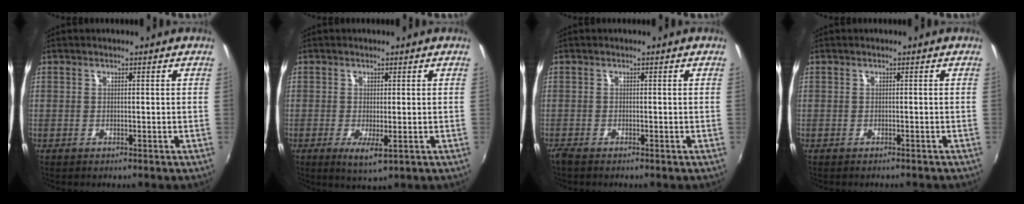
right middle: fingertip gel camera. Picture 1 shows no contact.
{"total": 3.5, "force": [-0.8, 0.8, 3.3], "torque": [-0.061, -0.014, -0.010]}
{"total": 1.0, "force": [-0.9, 0.0, 0.5], "torque": [-0.012, -0.004, -0.019]}
{"total": 1.0, "force": [-0.9, 0.2, 0.2], "torque": [-0.007, -0.005, -0.012]}